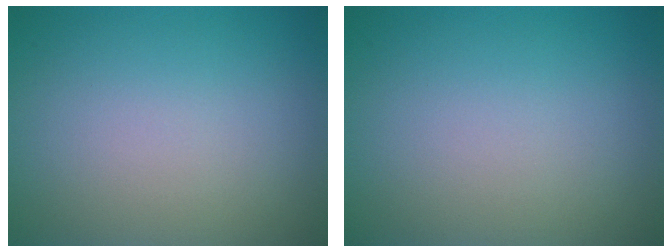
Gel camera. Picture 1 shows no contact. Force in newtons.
{"total": 0.0}